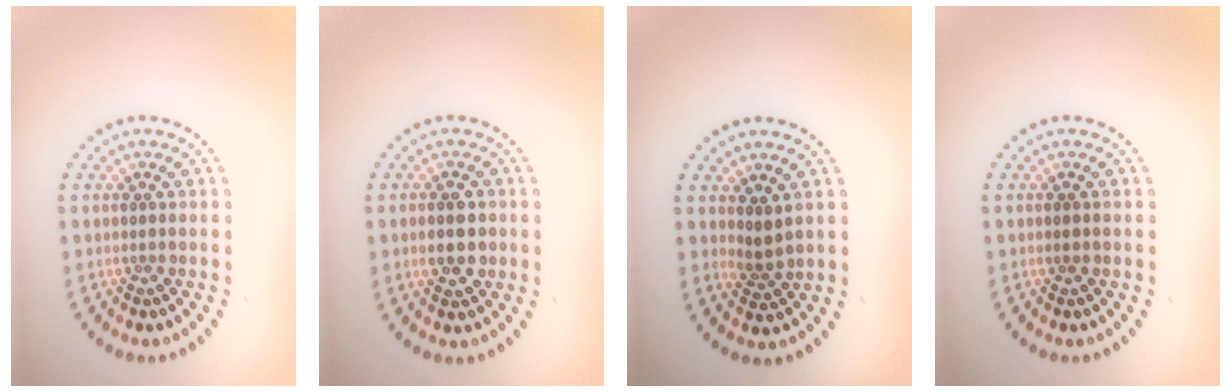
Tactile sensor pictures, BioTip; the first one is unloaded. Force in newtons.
{"total": 2.9, "press": 2.9, "slide": 0.1}
{"total": 1.6, "press": 1.3, "slide": 0.9}
{"total": 0.8, "press": 0.8, "slide": 0.1}